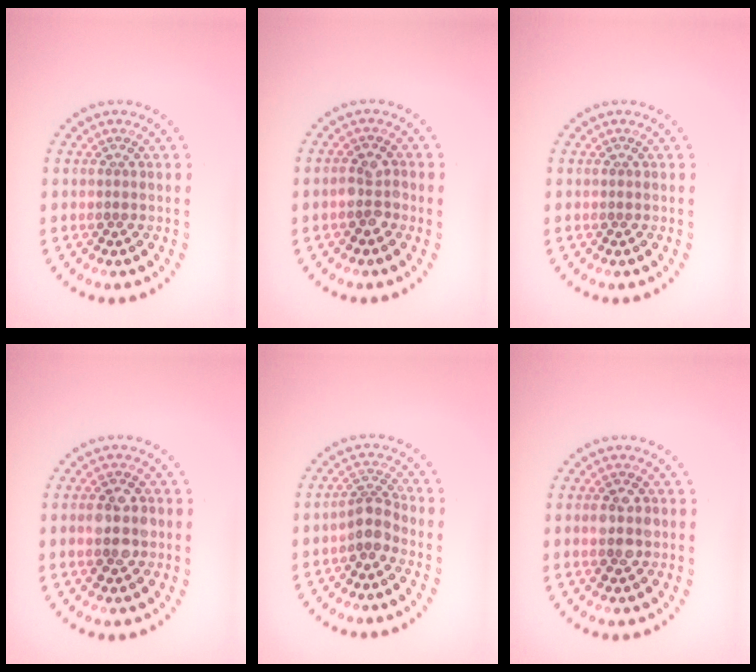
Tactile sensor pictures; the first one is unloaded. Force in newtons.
{"total": 2.2, "press": 2.1, "slide": 0.7}
{"total": 0.0}
{"total": 3.8, "press": 3.8, "slide": 0.2}
{"total": 2.6, "press": 2.1, "slide": 1.5}
{"total": 3.3, "press": 3.3, "slide": 0.0}